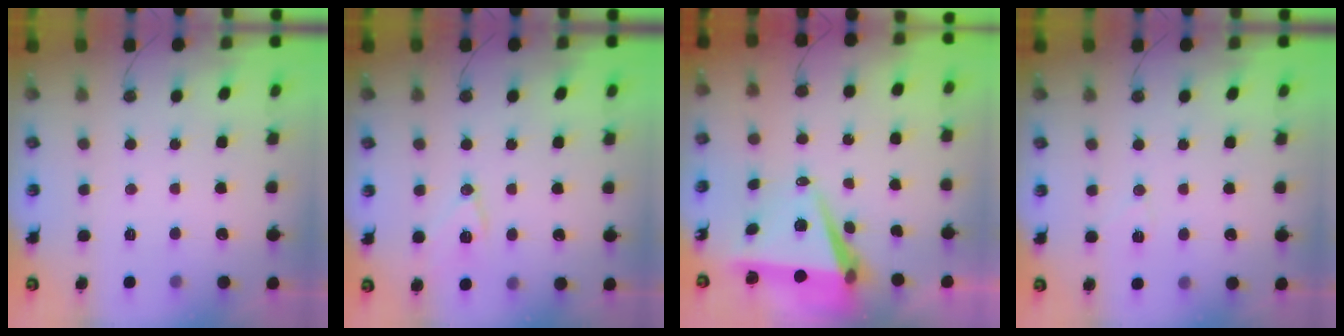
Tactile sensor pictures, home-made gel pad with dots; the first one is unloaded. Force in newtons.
{"total": 10.3, "press": 10.1, "slide": 1.8}
{"total": 7.6, "press": 6.2, "slide": 4.4}
{"total": 6.0, "press": 6.0, "slide": 1.0}